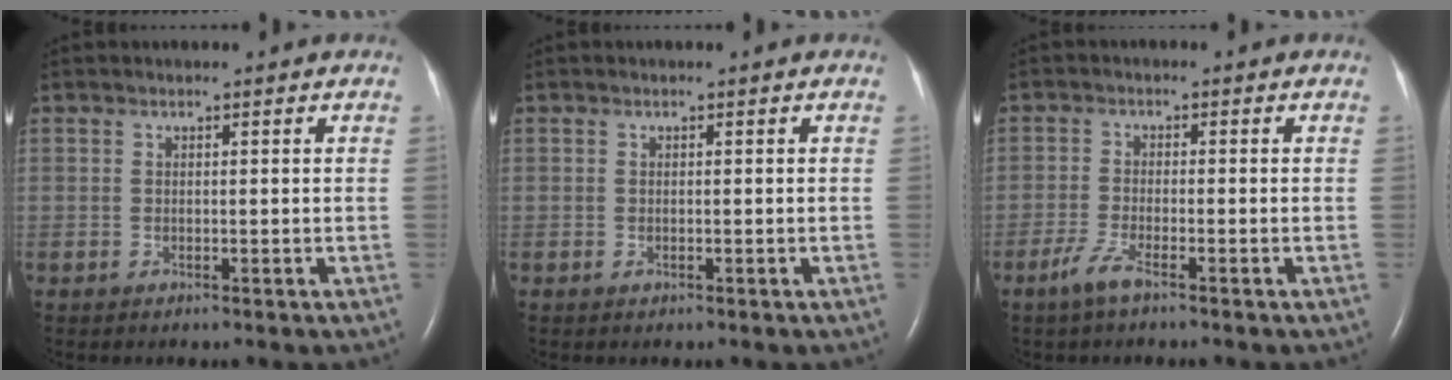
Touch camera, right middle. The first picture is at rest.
{"total": 0.0}
{"total": 3.1, "force": [-2.2, 0.2, 2.2], "torque": [-0.054, -0.006, -0.049]}